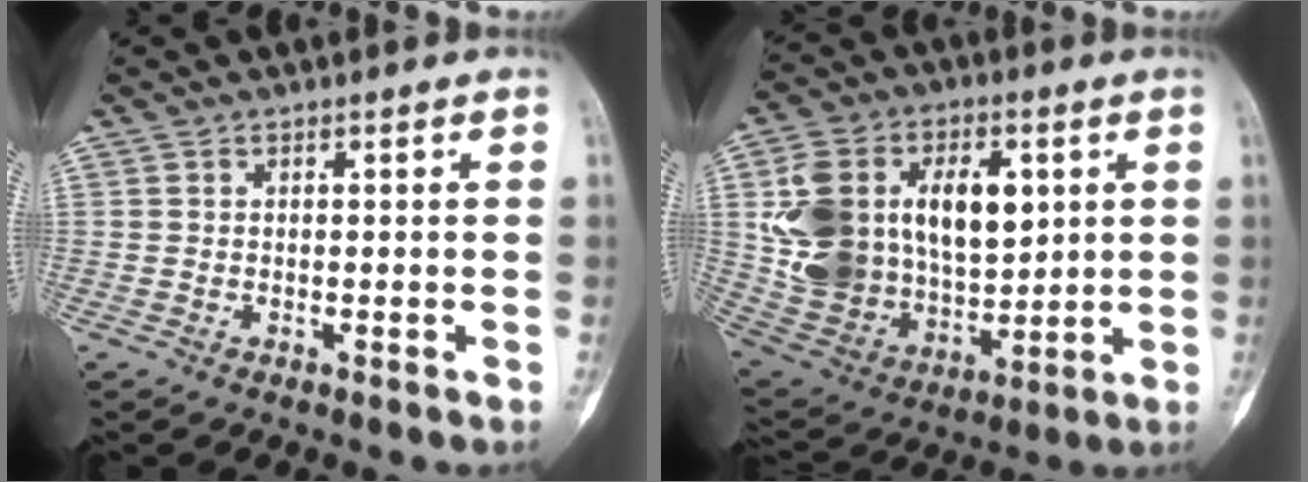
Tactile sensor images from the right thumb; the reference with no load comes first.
{"total": 22.6, "force": [4.8, 14.9, 16.3], "torque": [-0.267, -0.005, 0.103]}